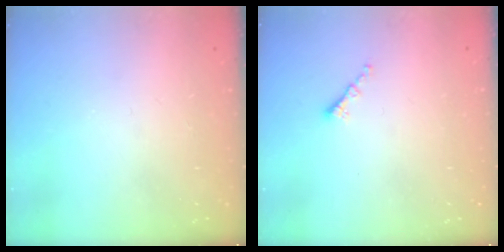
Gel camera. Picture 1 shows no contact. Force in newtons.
{"total": 1.3, "press": 1.2, "slide": 0.5}